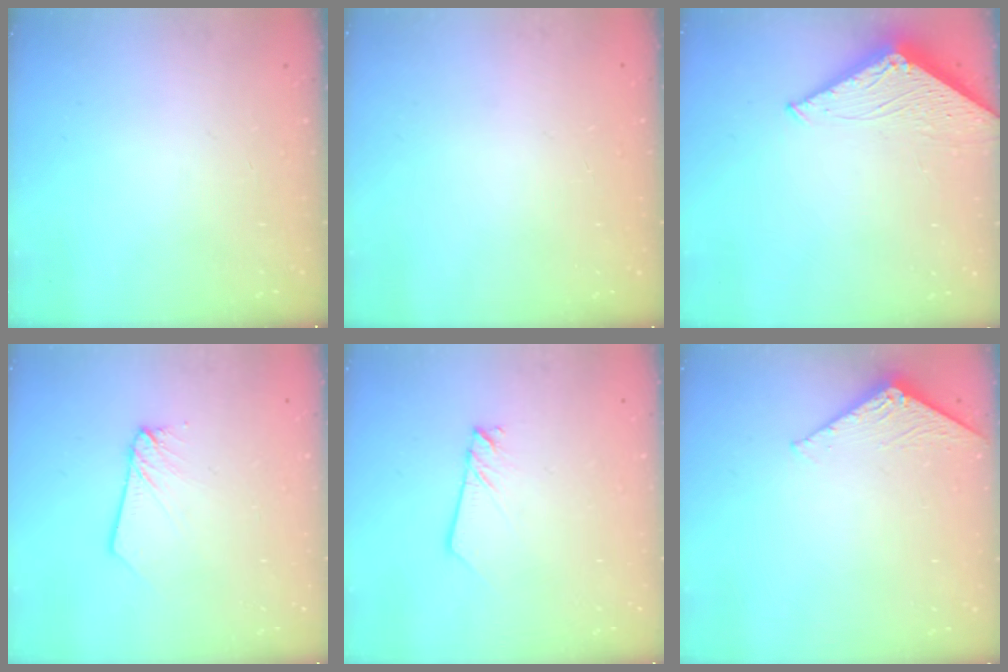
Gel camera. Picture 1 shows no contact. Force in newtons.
{"total": 0.0}
{"total": 4.4, "press": 4.4, "slide": 0.3}
{"total": 2.2, "press": 2.2, "slide": 0.2}
{"total": 1.9, "press": 1.9, "slide": 0.2}
{"total": 2.4, "press": 2.4, "slide": 0.2}